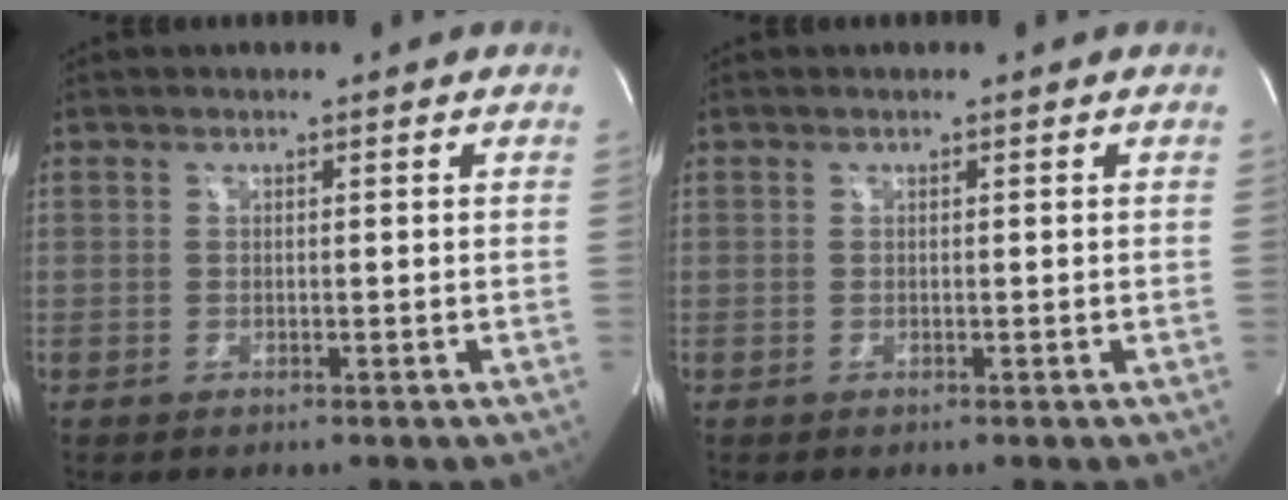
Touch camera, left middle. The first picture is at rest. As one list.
[{"total": 0.0}]